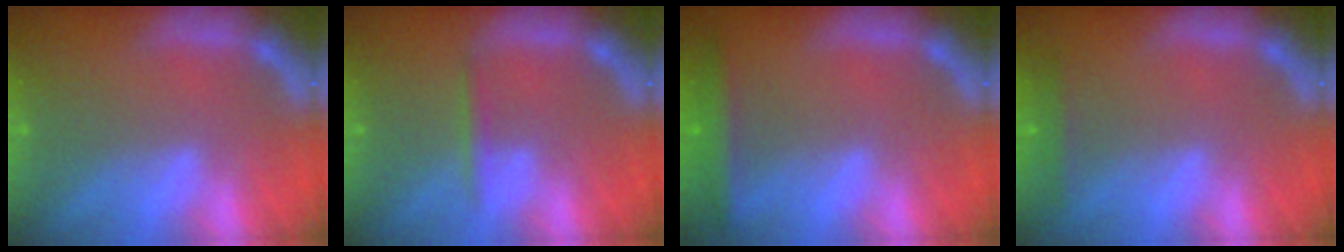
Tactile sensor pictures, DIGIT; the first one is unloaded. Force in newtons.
{"total": 1.4}
{"total": 3.0}
{"total": 1.4}